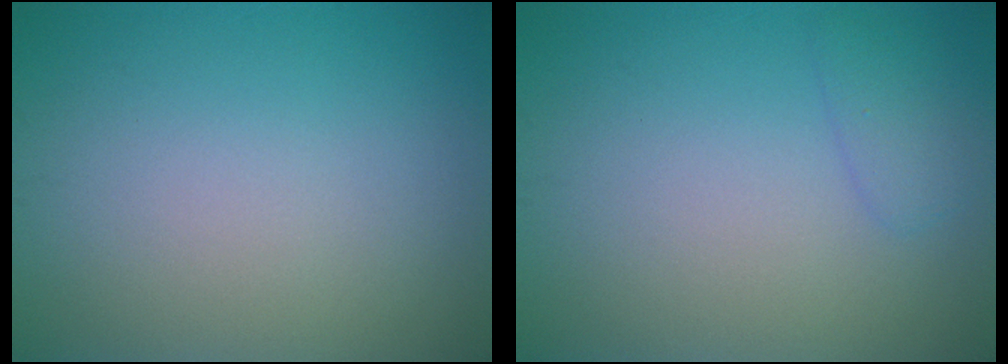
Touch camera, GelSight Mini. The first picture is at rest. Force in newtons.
{"total": 1.3, "press": 1.3, "slide": 0.2}